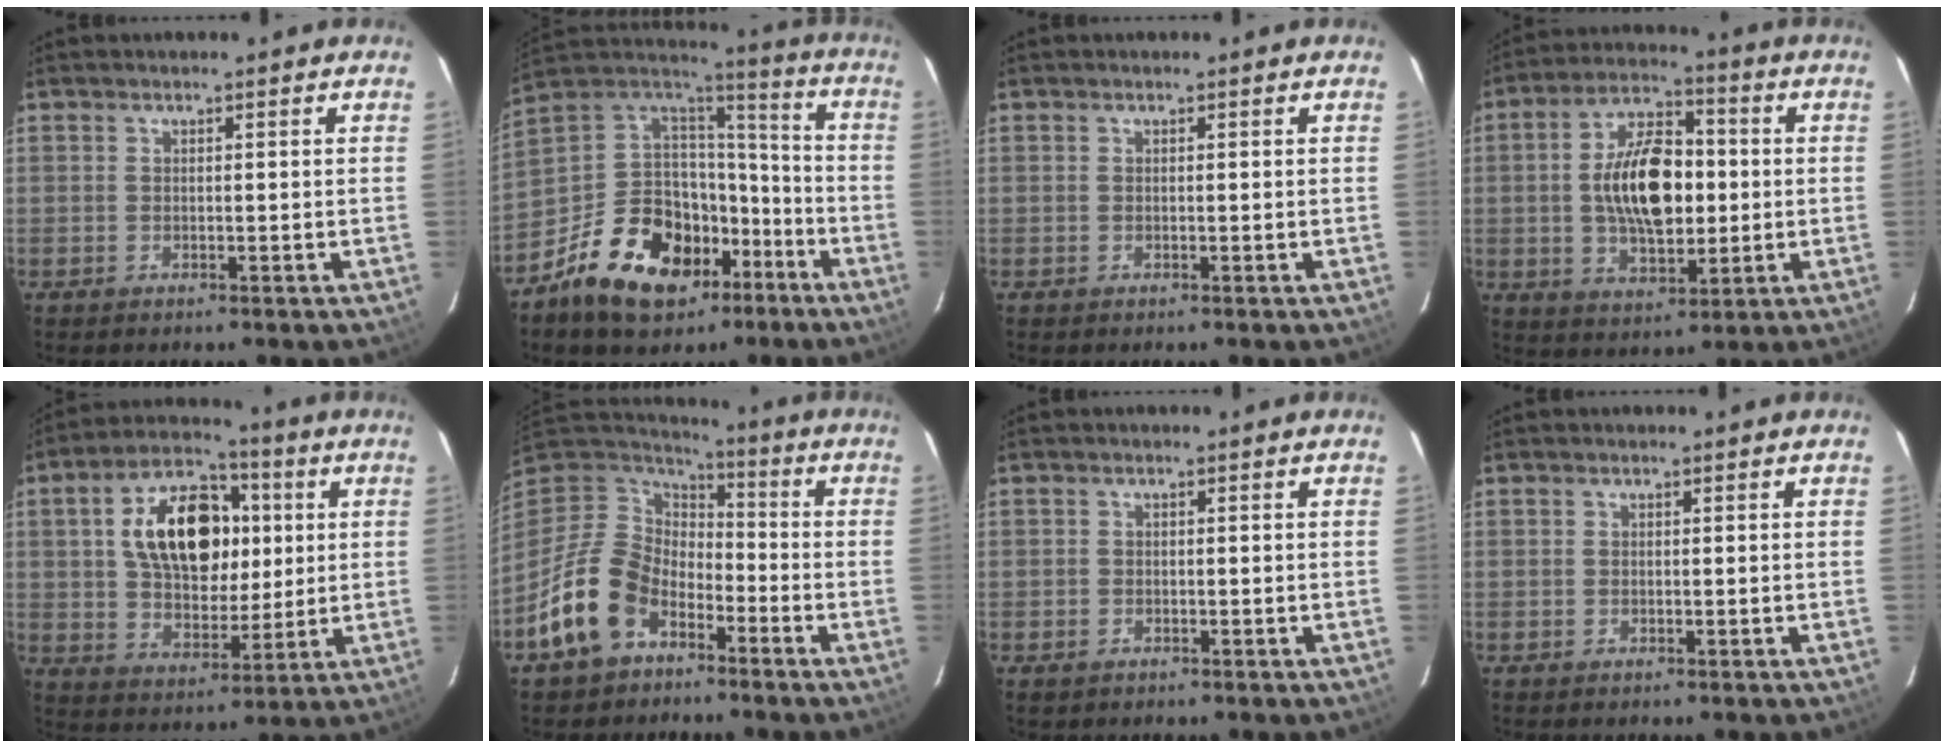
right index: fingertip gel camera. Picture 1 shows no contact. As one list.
[{"total": 22.5, "force": [-11.4, 13.9, 13.4], "torque": [-0.280, 0.012, -0.181]}, {"total": 0.0}, {"total": 15.0, "force": [0.0, 8.1, 12.6], "torque": [-0.220, 0.019, 0.005]}, {"total": 17.6, "force": [3.8, 10.8, 13.3], "torque": [-0.237, 0.034, 0.070]}, {"total": 15.1, "force": [-8.0, 10.2, 7.6], "torque": [-0.180, 0.010, -0.140]}, {"total": 1.3, "force": [-0.8, 1.0, 0.3], "torque": [-0.008, -0.001, -0.011]}, {"total": 0.0}]